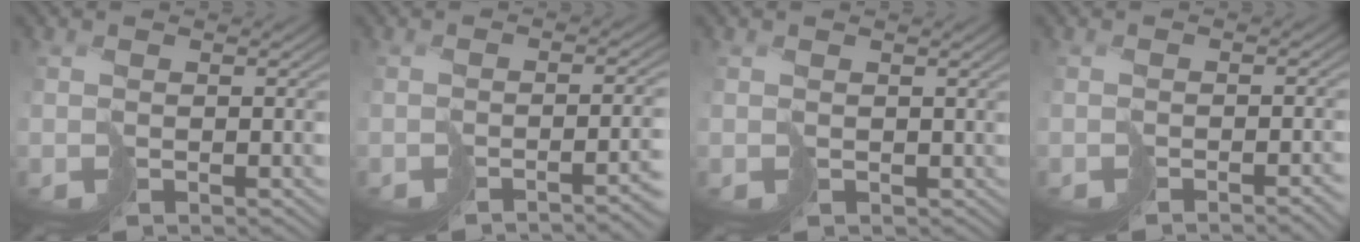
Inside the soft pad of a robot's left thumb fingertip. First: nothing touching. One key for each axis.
{"total": 4.4, "fx": -3.2, "fy": 0.2, "fz": 3.0, "tx": -0.030, "ty": -0.006, "tz": -0.046}
{"total": 1.2, "fx": 0.3, "fy": 1.1, "fz": 0.3, "tx": -0.015, "ty": -0.005, "tz": 0.006}
{"total": 2.8, "fx": -2.5, "fy": 0.4, "fz": 1.1, "tx": -0.006, "ty": 0.001, "tz": -0.041}